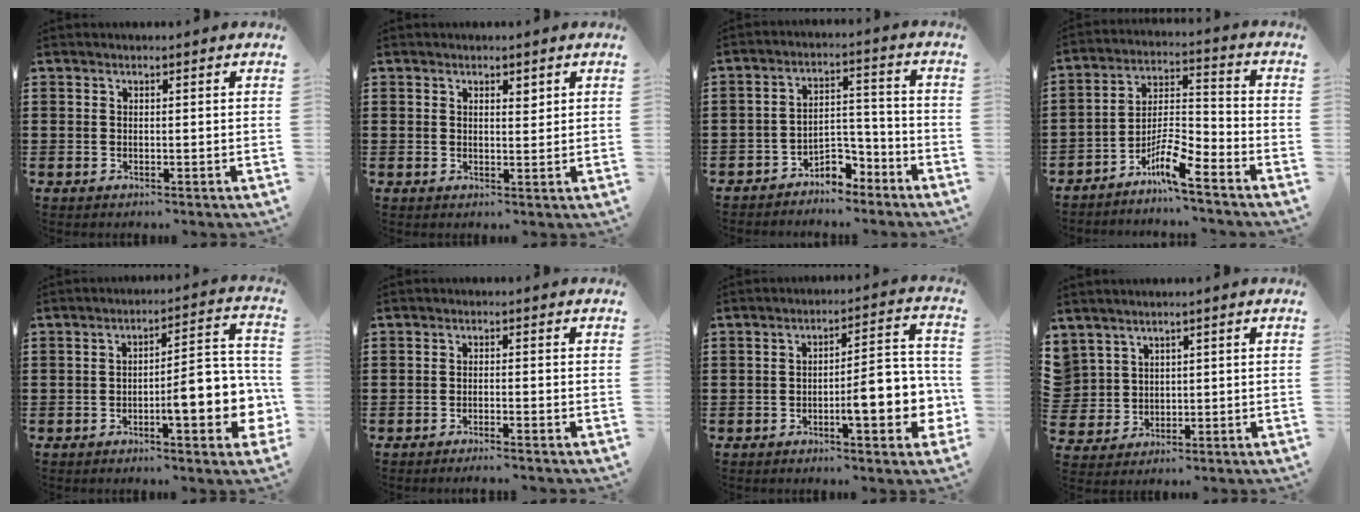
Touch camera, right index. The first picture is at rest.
{"total": 1.4, "force": [1.0, 0.7, 0.8], "torque": [-0.008, 0.001, 0.015]}
{"total": 4.8, "force": [-4.2, 1.9, 1.2], "torque": [-0.024, 0.013, -0.085]}
{"total": 7.3, "force": [-5.7, 1.3, 4.4], "torque": [-0.093, 0.004, -0.109]}
{"total": 9.7, "force": [-2.8, 2.9, 8.8], "torque": [-0.112, -0.019, -0.049]}
{"total": 1.4, "force": [-1.3, -0.3, 0.5], "torque": [-0.008, 0.001, -0.027]}
{"total": 9.2, "force": [-2.6, 2.7, 8.4], "torque": [-0.112, -0.013, -0.045]}
{"total": 3.1, "force": [1.7, 2.6, -0.3], "torque": [-0.011, 0.010, 0.032]}